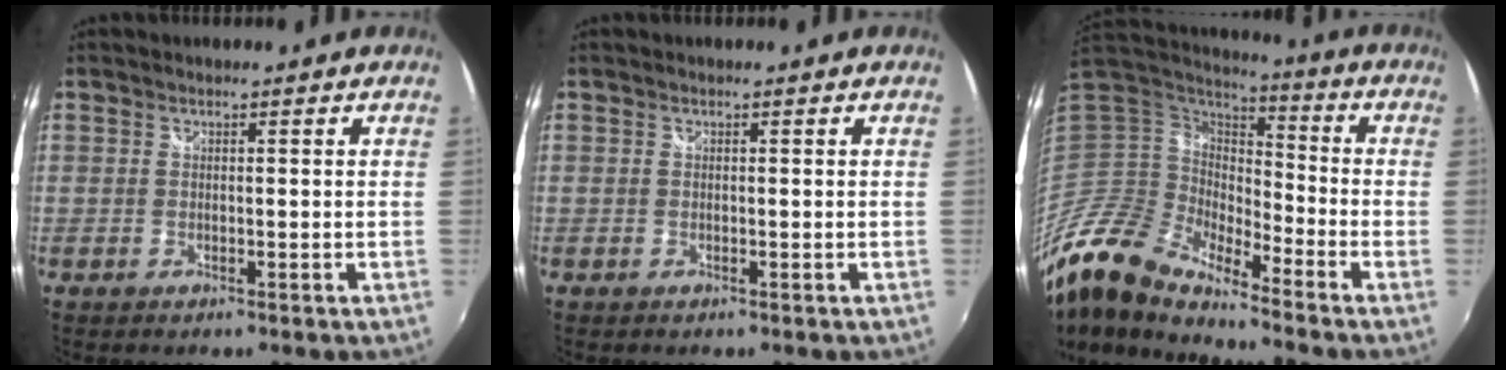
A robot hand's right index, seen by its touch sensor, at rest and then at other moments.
{"total": 0.0}
{"total": 15.1, "force": [-12.4, 4.3, 7.5], "torque": [-0.138, -0.021, -0.251]}